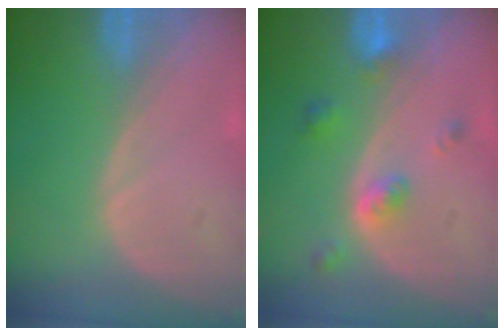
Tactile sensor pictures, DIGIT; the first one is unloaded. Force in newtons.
{"total": 4.4, "press": 4.1, "slide": 1.6}